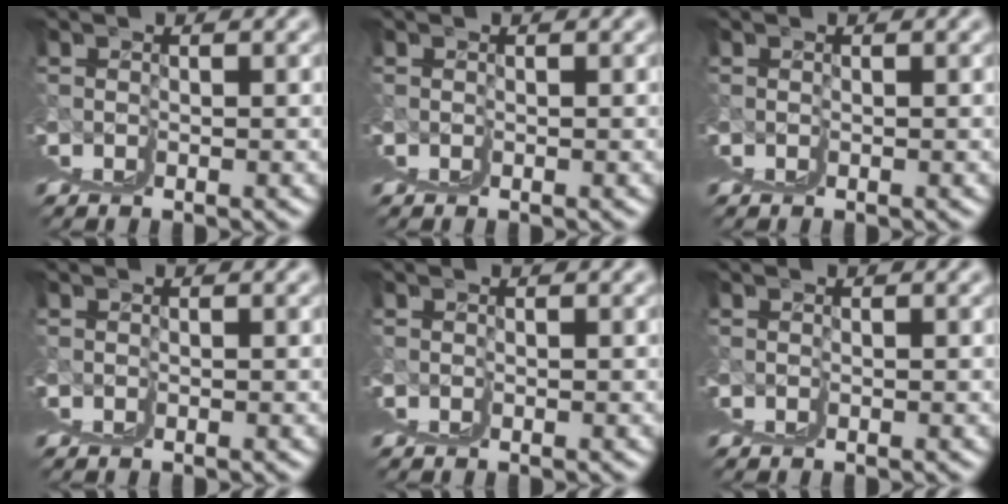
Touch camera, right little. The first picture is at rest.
{"total": 0.0}
{"total": 0.0}
{"total": 0.0}
{"total": 0.0}
{"total": 0.0}